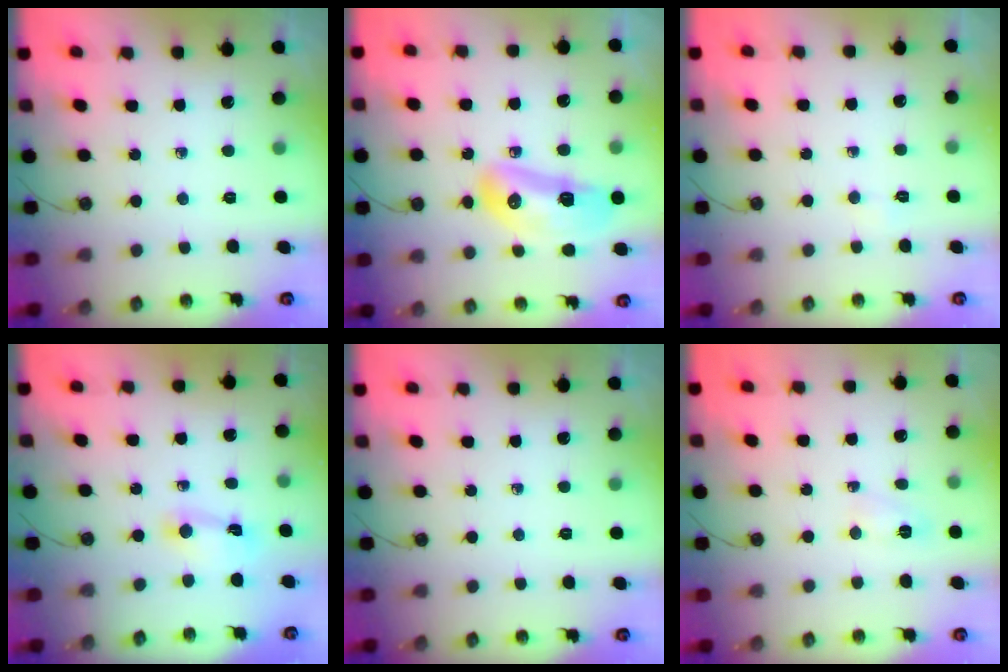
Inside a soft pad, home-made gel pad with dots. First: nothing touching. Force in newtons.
{"total": 14.8, "press": 14.7, "slide": 1.7}
{"total": 2.8, "press": 2.7, "slide": 0.4}
{"total": 2.7, "press": 2.7, "slide": 0.3}
{"total": 0.0}
{"total": 3.4, "press": 3.2, "slide": 1.1}